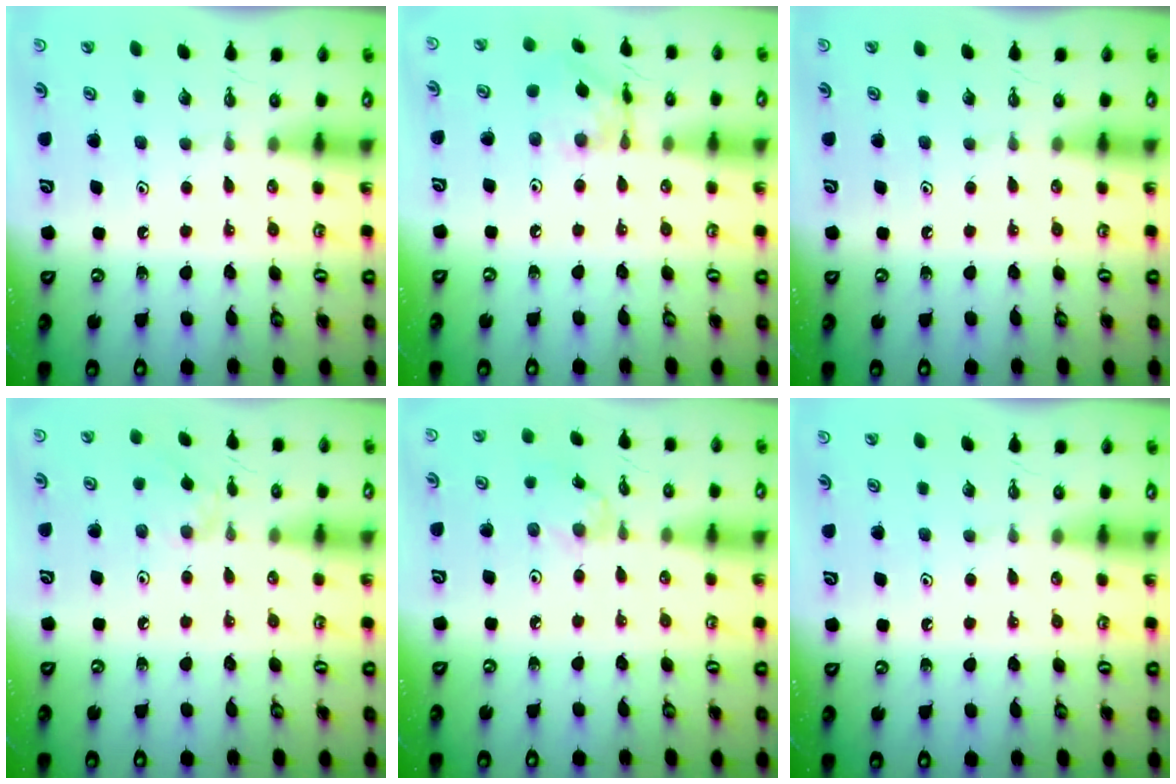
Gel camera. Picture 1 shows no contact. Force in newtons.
{"total": 10.5, "press": 10.4, "slide": 1.0}
{"total": 0.0}
{"total": 2.8, "press": 2.7, "slide": 0.6}
{"total": 1.7, "press": 1.6, "slide": 0.4}
{"total": 0.0}